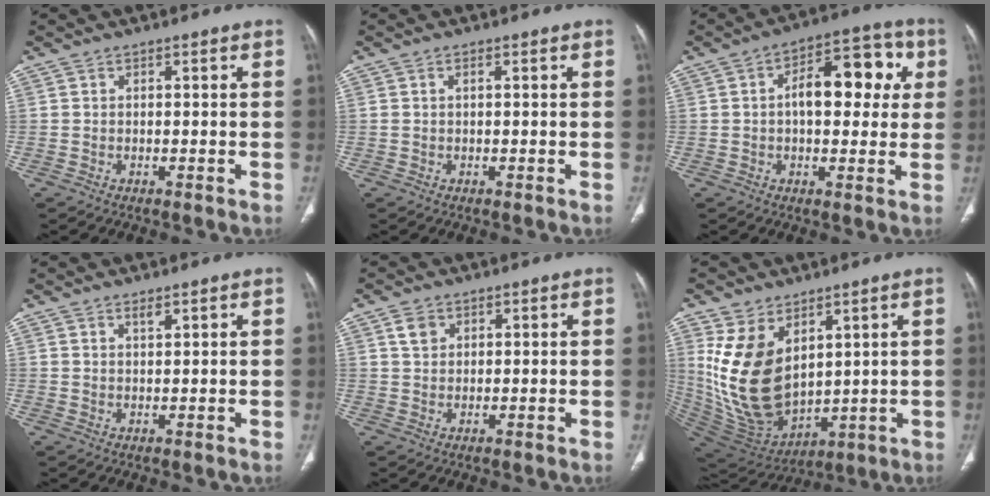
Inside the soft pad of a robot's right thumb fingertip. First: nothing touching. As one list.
[{"total": 0.7, "force": [0.2, 0.2, 0.6], "torque": [-0.017, 0.004, 0.004]}, {"total": 13.8, "force": [2.3, 7.4, 11.4], "torque": [-0.123, 0.029, 0.027]}, {"total": 1.3, "force": [1.1, 0.2, 0.7], "torque": [-0.006, -0.008, 0.021]}, {"total": 2.8, "force": [1.4, 2.0, 1.3], "torque": [-0.013, -0.002, 0.028]}, {"total": 17.8, "force": [5.1, 11.4, 12.8], "torque": [-0.220, -0.039, 0.131]}]